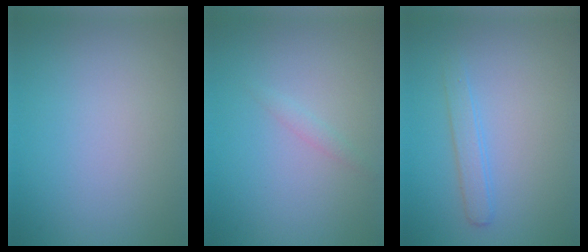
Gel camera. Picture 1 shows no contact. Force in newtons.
{"total": 0.8, "press": 0.8, "slide": 0.0}
{"total": 1.7, "press": 1.7, "slide": 0.1}